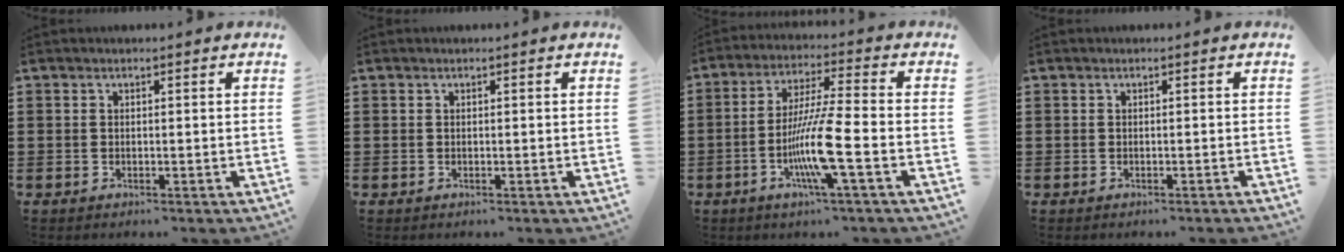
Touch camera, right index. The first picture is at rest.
{"total": 0.0}
{"total": 10.1, "force": [-3.4, 0.3, 9.5], "torque": [-0.191, -0.014, -0.071]}
{"total": 0.5, "force": [-0.4, -0.2, 0.3], "torque": [-0.005, -0.004, -0.008]}